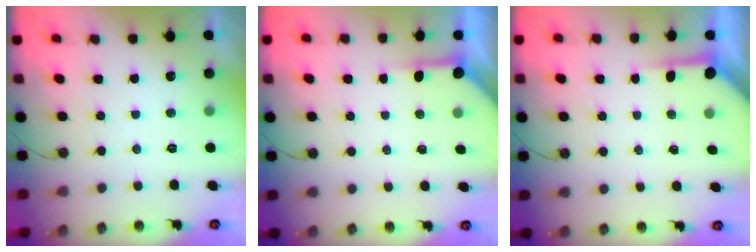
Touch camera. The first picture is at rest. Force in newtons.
{"total": 3.9, "press": 3.9, "slide": 0.4}
{"total": 3.6, "press": 3.6, "slide": 0.5}